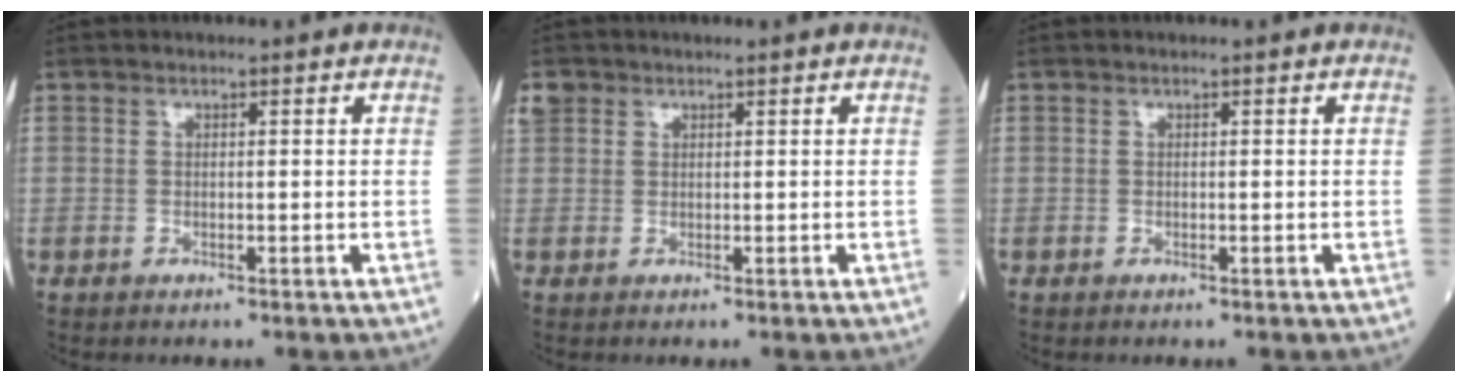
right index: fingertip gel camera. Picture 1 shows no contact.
{"total": 2.0, "force": [0.9, 1.7, 0.4], "torque": [-0.009, 0.018, 0.016]}
{"total": 0.0}